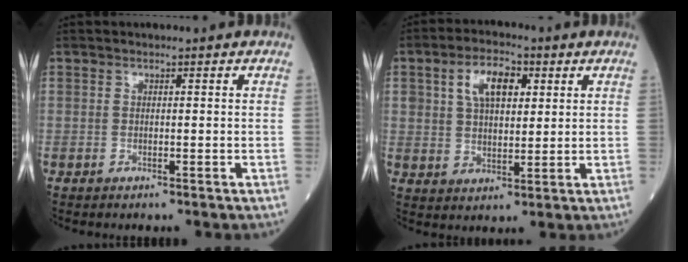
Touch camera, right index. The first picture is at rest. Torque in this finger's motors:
{"motor_torque": [0.19, 0.13, 0.16, 0.06]}